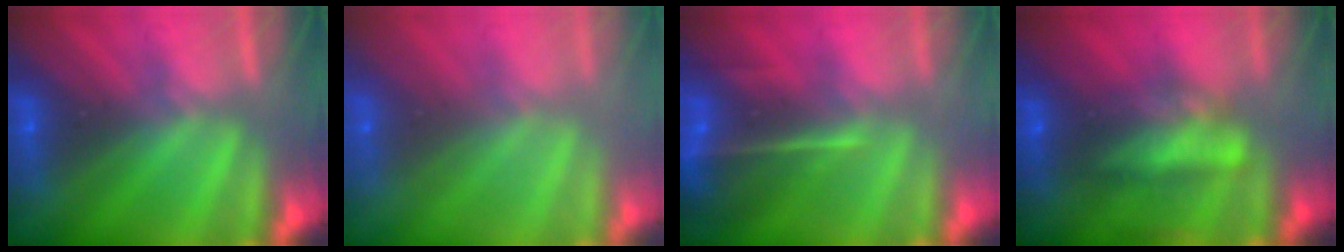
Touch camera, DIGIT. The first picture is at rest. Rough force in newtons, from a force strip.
{"total": 7.7}
{"total": 7.6}
{"total": 7.1}